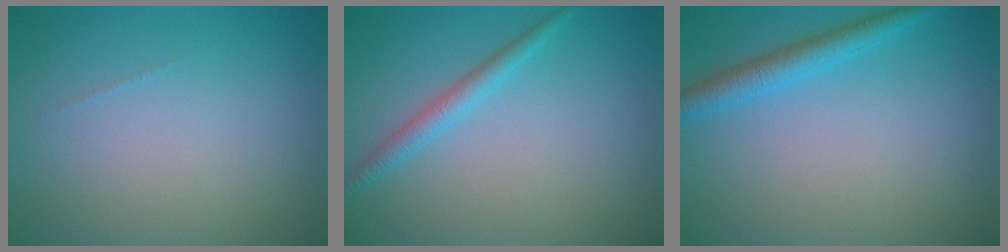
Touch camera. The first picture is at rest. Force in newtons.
{"total": 1.9, "press": 1.9, "slide": 0.1}
{"total": 2.7, "press": 2.7, "slide": 0.2}